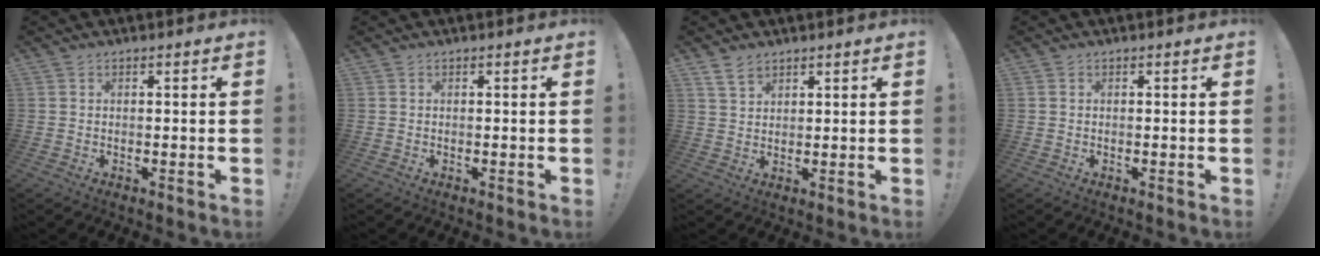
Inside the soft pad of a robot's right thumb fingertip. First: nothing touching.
{"total": 0.0}
{"total": 4.4, "force": [3.3, 2.3, 1.8], "torque": [-0.035, -0.012, 0.063]}
{"total": 0.0}